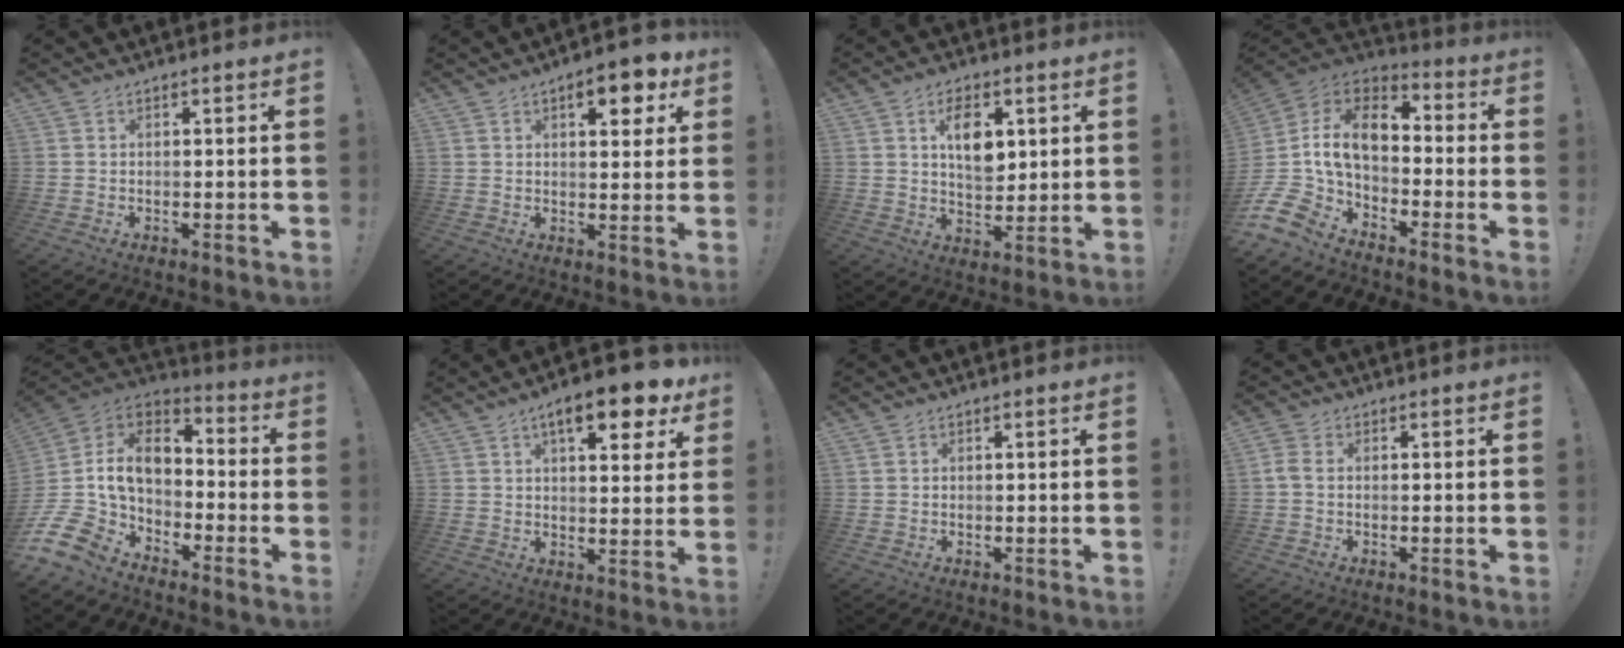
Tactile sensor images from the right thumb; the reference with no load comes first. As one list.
[{"total": 8.8, "force": [4.5, 3.8, 6.6], "torque": [-0.075, -0.016, 0.070]}, {"total": 10.0, "force": [3.4, 6.1, 7.1], "torque": [-0.099, -0.002, 0.060]}, {"total": 13.6, "force": [-0.9, 7.7, 11.2], "torque": [-0.237, 0.005, -0.017]}, {"total": 13.2, "force": [-1.7, 8.6, 9.8], "torque": [-0.204, 0.011, -0.027]}, {"total": 12.0, "force": [6.8, 3.6, 9.3], "torque": [-0.126, -0.030, 0.105]}, {"total": 0.5, "force": [0.2, 0.5, 0.0], "torque": [0.007, -0.001, 0.001]}, {"total": 2.6, "force": [0.3, 1.6, 2.1], "torque": [-0.046, 0.004, 0.004]}]